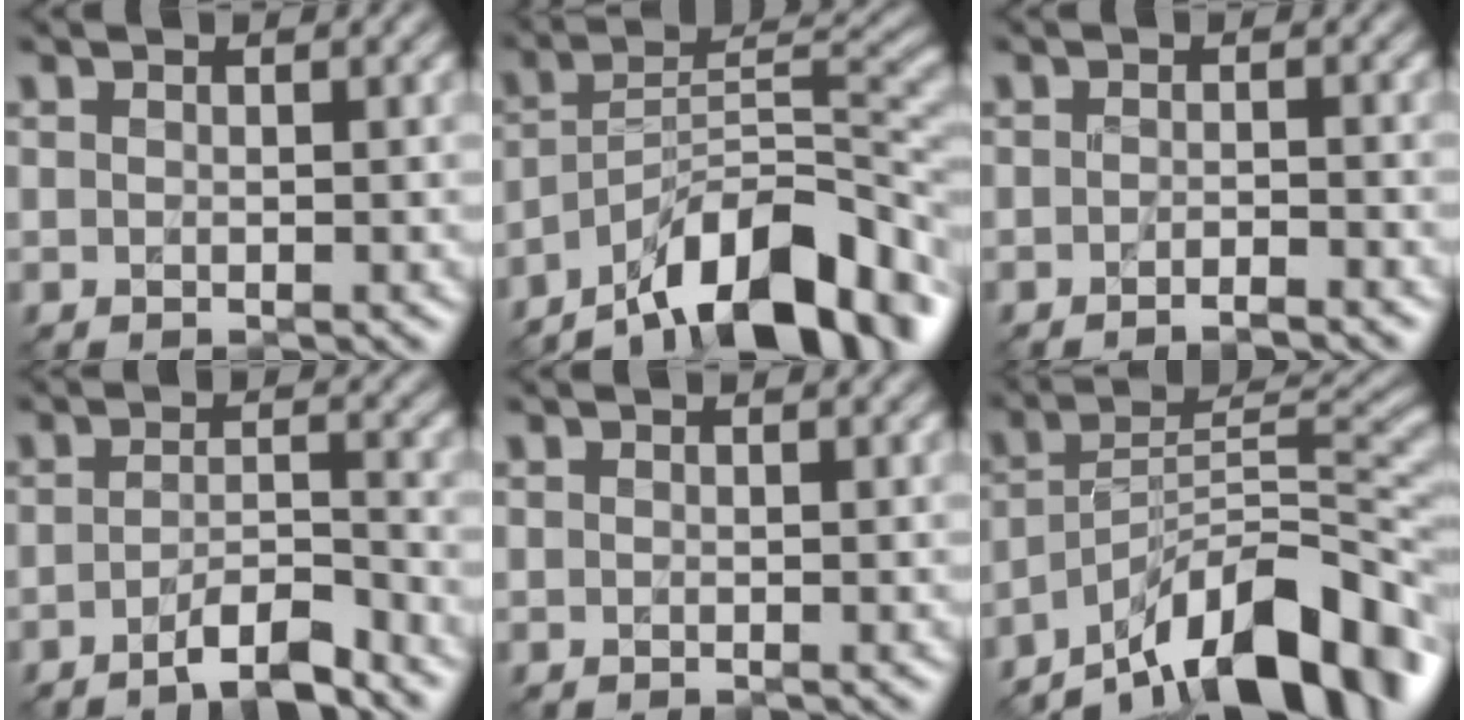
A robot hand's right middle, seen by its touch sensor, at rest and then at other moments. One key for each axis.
{"total": 13.5, "fx": -9.3, "fy": 4.5, "fz": 8.7, "tx": -0.128, "ty": 0.014, "tz": -0.171}
{"total": 1.7, "fx": -1.3, "fy": 0.3, "fz": 1.1, "tx": -0.005, "ty": 0.001, "tz": -0.026}
{"total": 4.1, "fx": -3.0, "fy": 0.8, "fz": 2.7, "tx": -0.043, "ty": 0.005, "tz": -0.056}
{"total": 0.0}
{"total": 13.3, "fx": -9.4, "fy": 4.0, "fz": 8.6, "tx": -0.119, "ty": 0.020, "tz": -0.176}